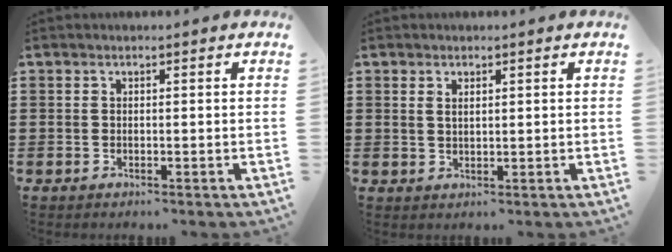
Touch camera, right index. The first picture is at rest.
{"total": 1.2, "force": [0.8, 0.6, 0.7], "torque": [-0.016, 0.004, 0.014]}